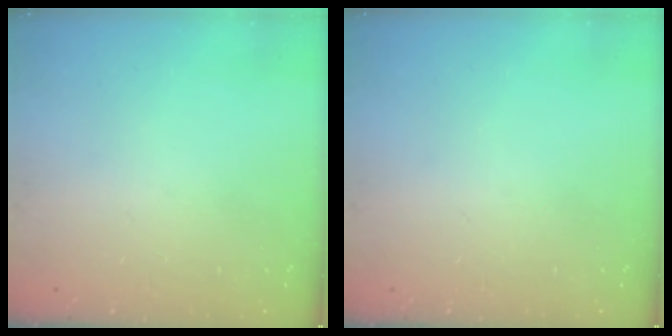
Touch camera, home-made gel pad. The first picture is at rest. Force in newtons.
{"total": 0.0}